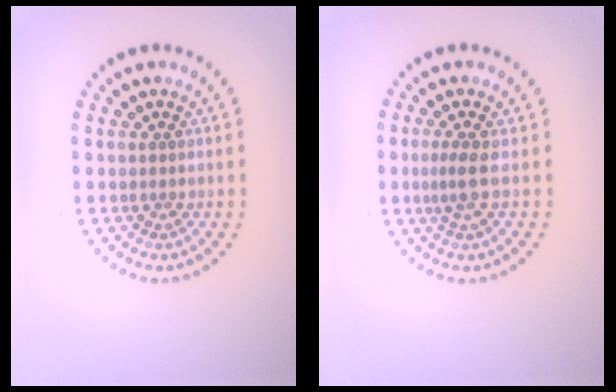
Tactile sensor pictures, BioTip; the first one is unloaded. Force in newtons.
{"total": 1.7, "press": 1.2, "slide": 1.2}